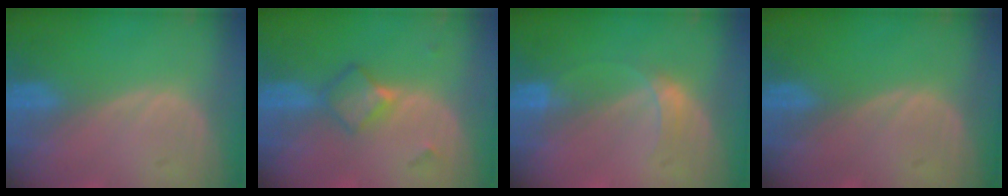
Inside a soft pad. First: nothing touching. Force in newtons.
{"total": 4.8, "press": 4.2, "slide": 2.4}
{"total": 2.5, "press": 2.5, "slide": 0.1}
{"total": 0.0}